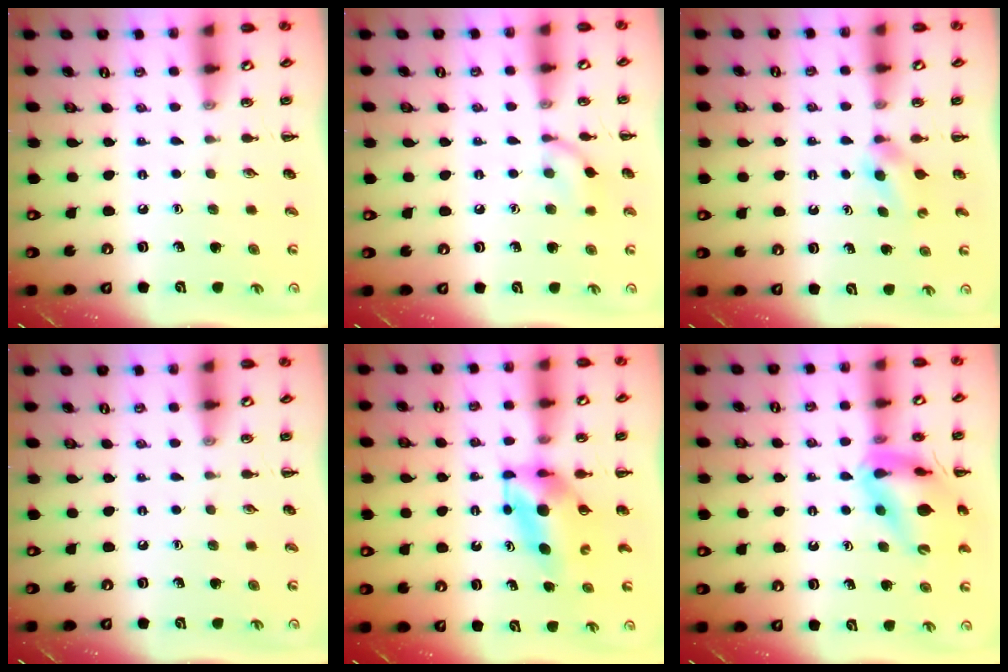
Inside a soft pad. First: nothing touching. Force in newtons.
{"total": 7.5, "press": 7.4, "slide": 1.0}
{"total": 3.0, "press": 2.7, "slide": 1.3}
{"total": 0.0}
{"total": 5.4, "press": 5.4, "slide": 0.7}
{"total": 14.9, "press": 14.7, "slide": 2.4}